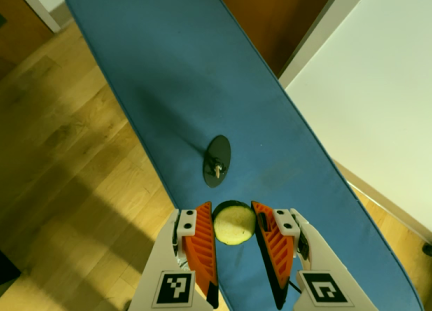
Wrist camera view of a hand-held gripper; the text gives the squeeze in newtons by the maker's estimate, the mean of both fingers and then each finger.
{"total": 8.0, "left": 7.8, "right": 8.2}